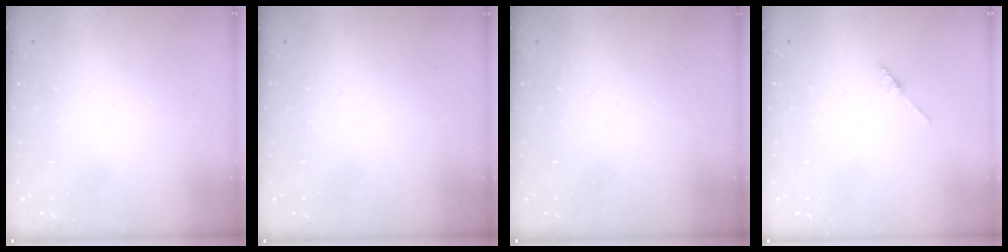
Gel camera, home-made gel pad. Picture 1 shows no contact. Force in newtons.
{"total": 0.0}
{"total": 0.0}
{"total": 2.1, "press": 2.1, "slide": 0.1}